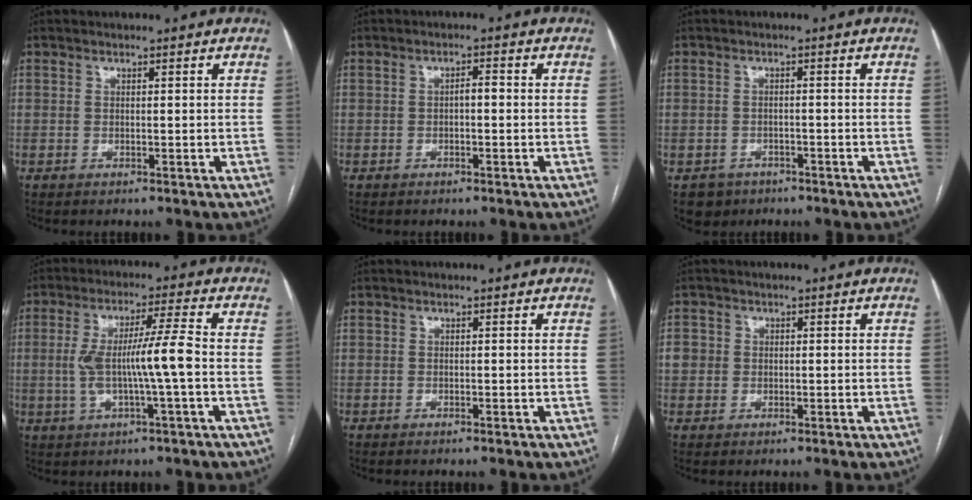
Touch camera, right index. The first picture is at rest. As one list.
[{"total": 1.7, "force": [-0.2, 0.6, 1.6], "torque": [-0.024, 0.005, -0.004]}, {"total": 3.6, "force": [-2.1, 2.9, 0.2], "torque": [-0.001, 0.009, -0.030]}, {"total": 8.8, "force": [-0.9, 0.0, 8.8], "torque": [-0.170, 0.012, -0.017]}, {"total": 0.0}, {"total": 3.4, "force": [0.2, 3.2, 0.9], "torque": [-0.016, 0.013, 0.008]}]